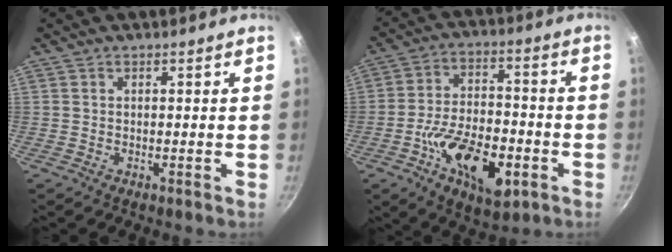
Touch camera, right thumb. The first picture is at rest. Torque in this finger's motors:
{"motor_torque": [2.00, 1.78, 0.16, -0.05, 0.14]}